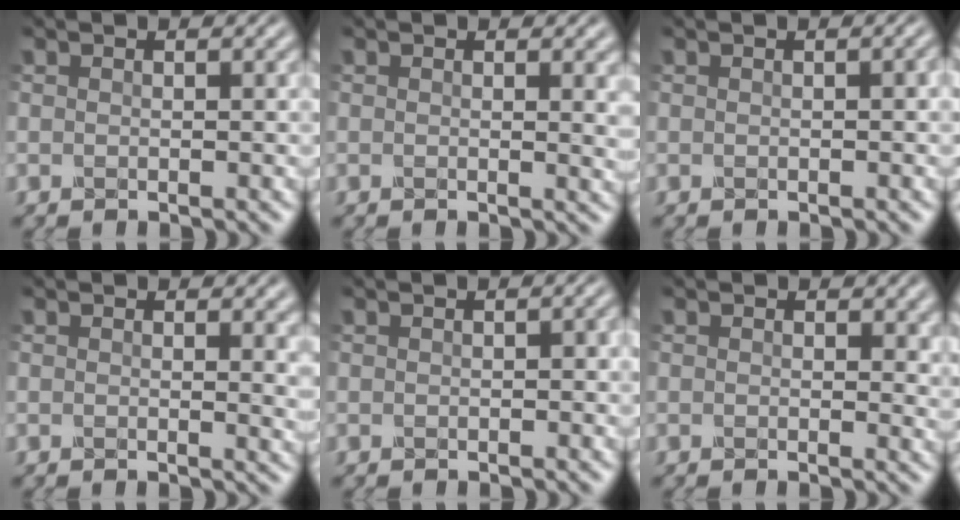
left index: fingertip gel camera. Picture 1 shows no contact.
{"total": 2.0, "force": [0.2, 0.8, 1.8], "torque": [-0.027, -0.005, 0.001]}
{"total": 1.5, "force": [-0.2, 0.8, 1.3], "torque": [-0.002, 0.008, -0.011]}
{"total": 2.4, "force": [0.2, 1.0, 2.1], "torque": [-0.031, -0.005, 0.000]}
{"total": 0.9, "force": [-0.4, 0.3, 0.7], "torque": [-0.006, 0.005, -0.004]}
{"total": 1.9, "force": [0.2, 1.1, 1.5], "torque": [-0.026, -0.004, 0.002]}